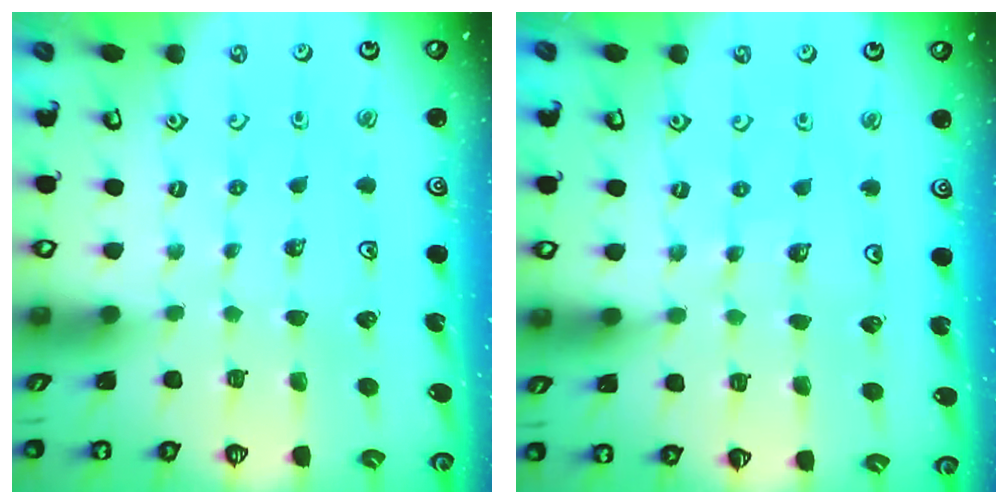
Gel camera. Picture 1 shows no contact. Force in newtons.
{"total": 5.9, "press": 5.9, "slide": 0.8}